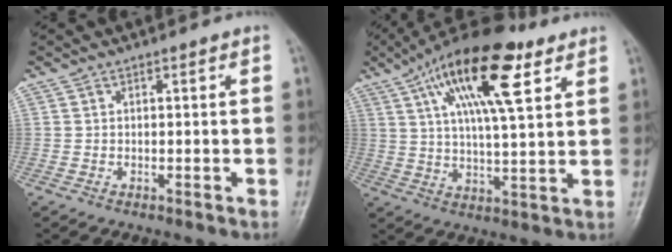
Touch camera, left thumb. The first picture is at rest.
{"total": 19.0, "force": [8.8, 6.3, 15.6], "torque": [-0.249, -0.010, 0.146]}